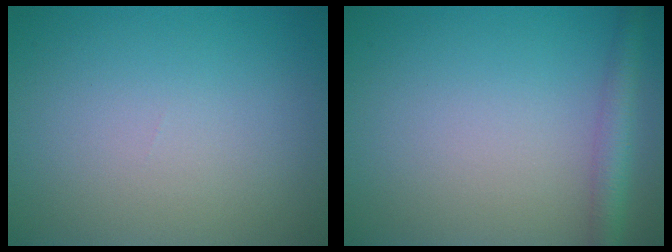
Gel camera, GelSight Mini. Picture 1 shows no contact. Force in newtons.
{"total": 2.9, "press": 2.9, "slide": 0.1}